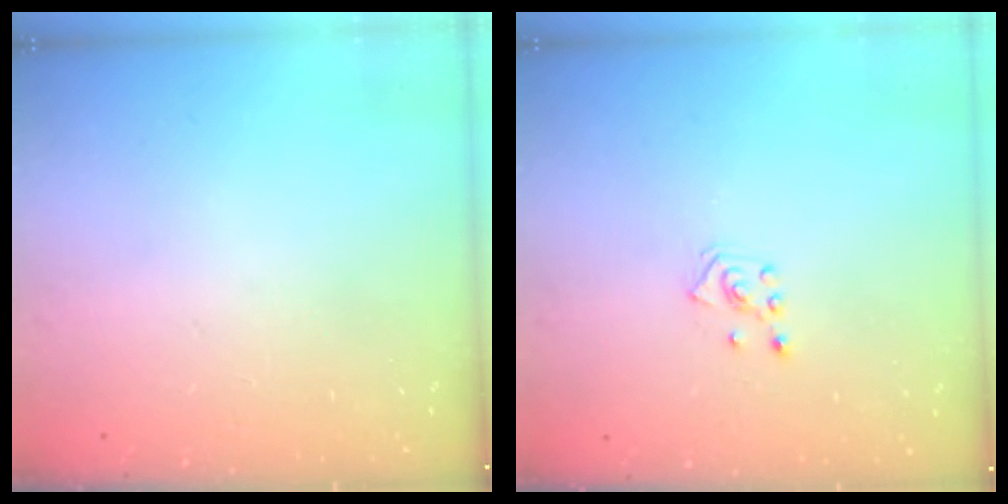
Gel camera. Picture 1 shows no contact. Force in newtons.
{"total": 2.8, "press": 2.7, "slide": 0.7}